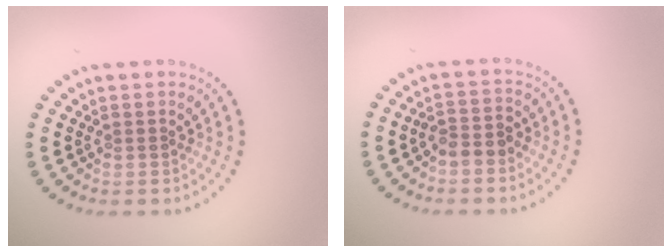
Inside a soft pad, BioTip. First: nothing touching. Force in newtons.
{"total": 2.2, "press": 2.0, "slide": 0.9}